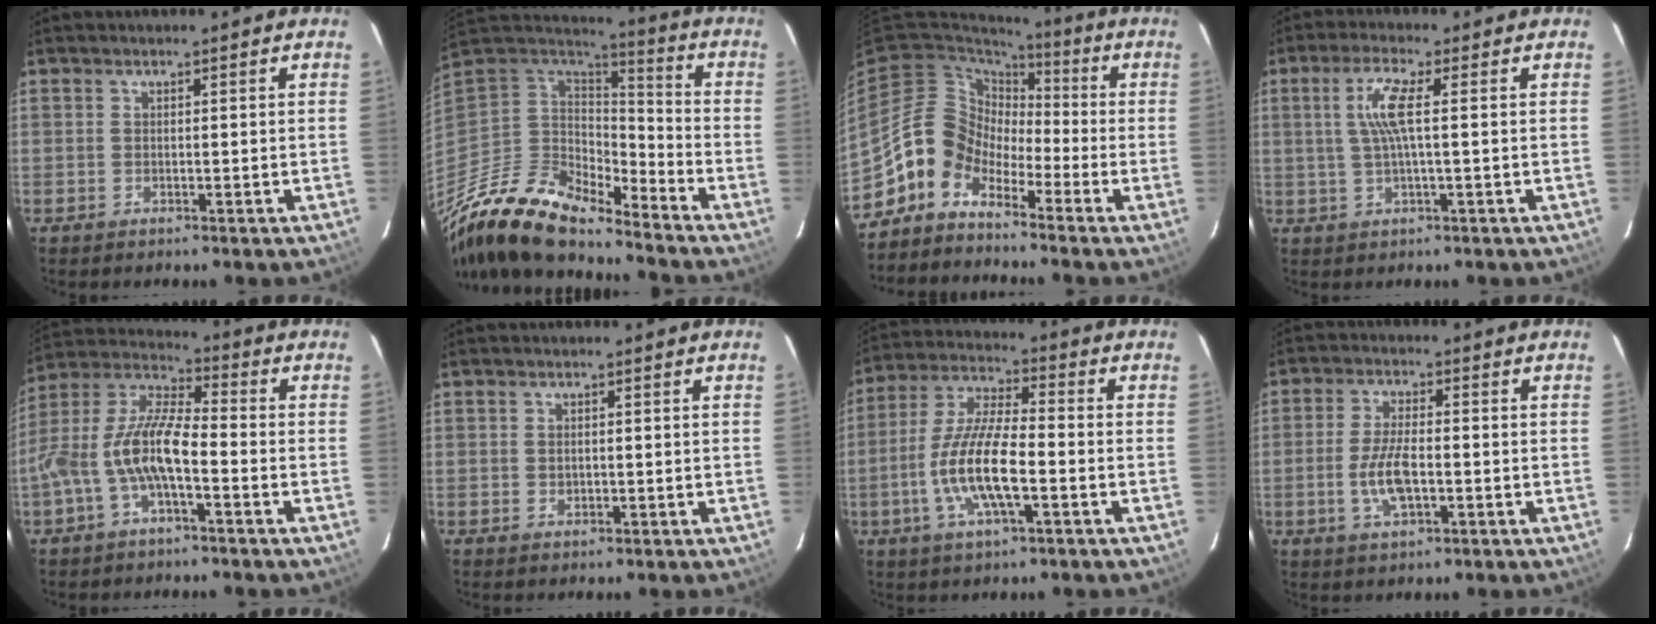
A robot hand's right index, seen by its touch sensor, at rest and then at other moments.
{"total": 19.6, "force": [-15.5, 5.9, 10.5], "torque": [-0.216, -0.034, -0.296]}
{"total": 9.3, "force": [-5.7, 7.0, 2.2], "torque": [-0.044, 0.039, -0.129]}
{"total": 5.7, "force": [0.8, 0.3, 5.7], "torque": [-0.112, 0.002, 0.018]}
{"total": 11.2, "force": [-3.8, 3.5, 9.9], "torque": [-0.210, 0.009, -0.072]}
{"total": 0.9, "force": [0.0, 0.8, 0.5], "torque": [-0.007, 0.000, 0.001]}
{"total": 12.9, "force": [-3.9, 3.4, 11.9], "torque": [-0.247, -0.004, -0.076]}
{"total": 7.0, "force": [-1.8, 2.7, 6.2], "torque": [-0.129, -0.002, -0.033]}